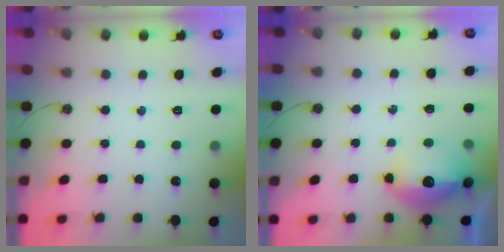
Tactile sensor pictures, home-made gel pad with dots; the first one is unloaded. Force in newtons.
{"total": 12.2, "press": 12.1, "slide": 1.2}